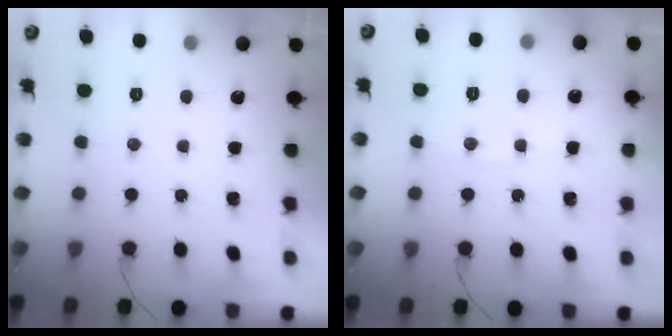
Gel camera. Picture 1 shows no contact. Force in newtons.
{"total": 2.9, "press": 2.8, "slide": 0.4}